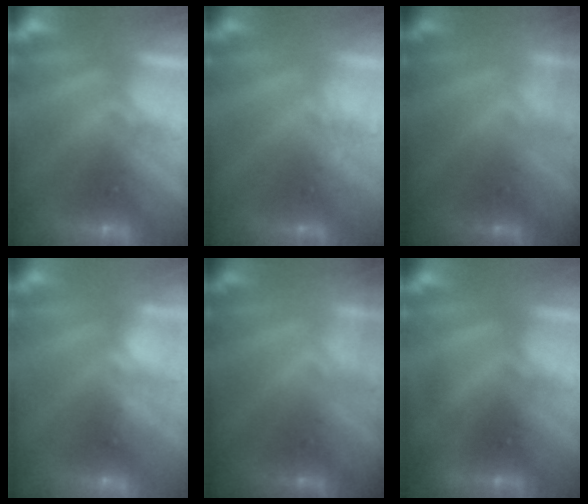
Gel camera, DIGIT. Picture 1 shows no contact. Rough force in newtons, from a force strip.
{"total": 2.4}
{"total": 1.8}
{"total": 7.6}
{"total": 1.8}
{"total": 1.9}